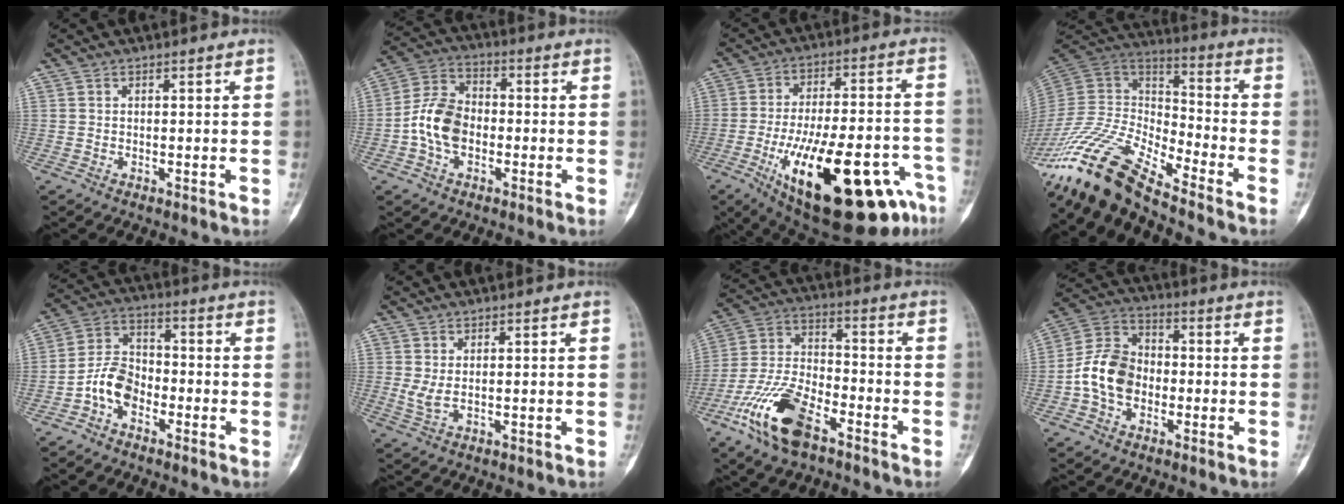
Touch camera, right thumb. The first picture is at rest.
{"total": 10.0, "force": [-2.0, 6.9, 7.0], "torque": [-0.124, 0.030, -0.048]}
{"total": 29.1, "force": [-12.8, 10.2, 24.0], "torque": [-0.327, 0.034, -0.177]}
{"total": 16.5, "force": [-14.1, 3.3, 8.1], "torque": [-0.156, 0.076, -0.280]}
{"total": 7.7, "force": [-3.6, 5.0, 4.7], "torque": [-0.080, 0.034, -0.079]}
{"total": 2.7, "force": [0.5, 0.8, 2.6], "torque": [-0.059, -0.003, 0.018]}
{"total": 15.0, "force": [-8.4, 6.6, 10.6], "torque": [-0.214, 0.038, -0.164]}
{"total": 10.9, "force": [-2.2, 8.1, 7.0], "torque": [-0.118, 0.035, -0.054]}